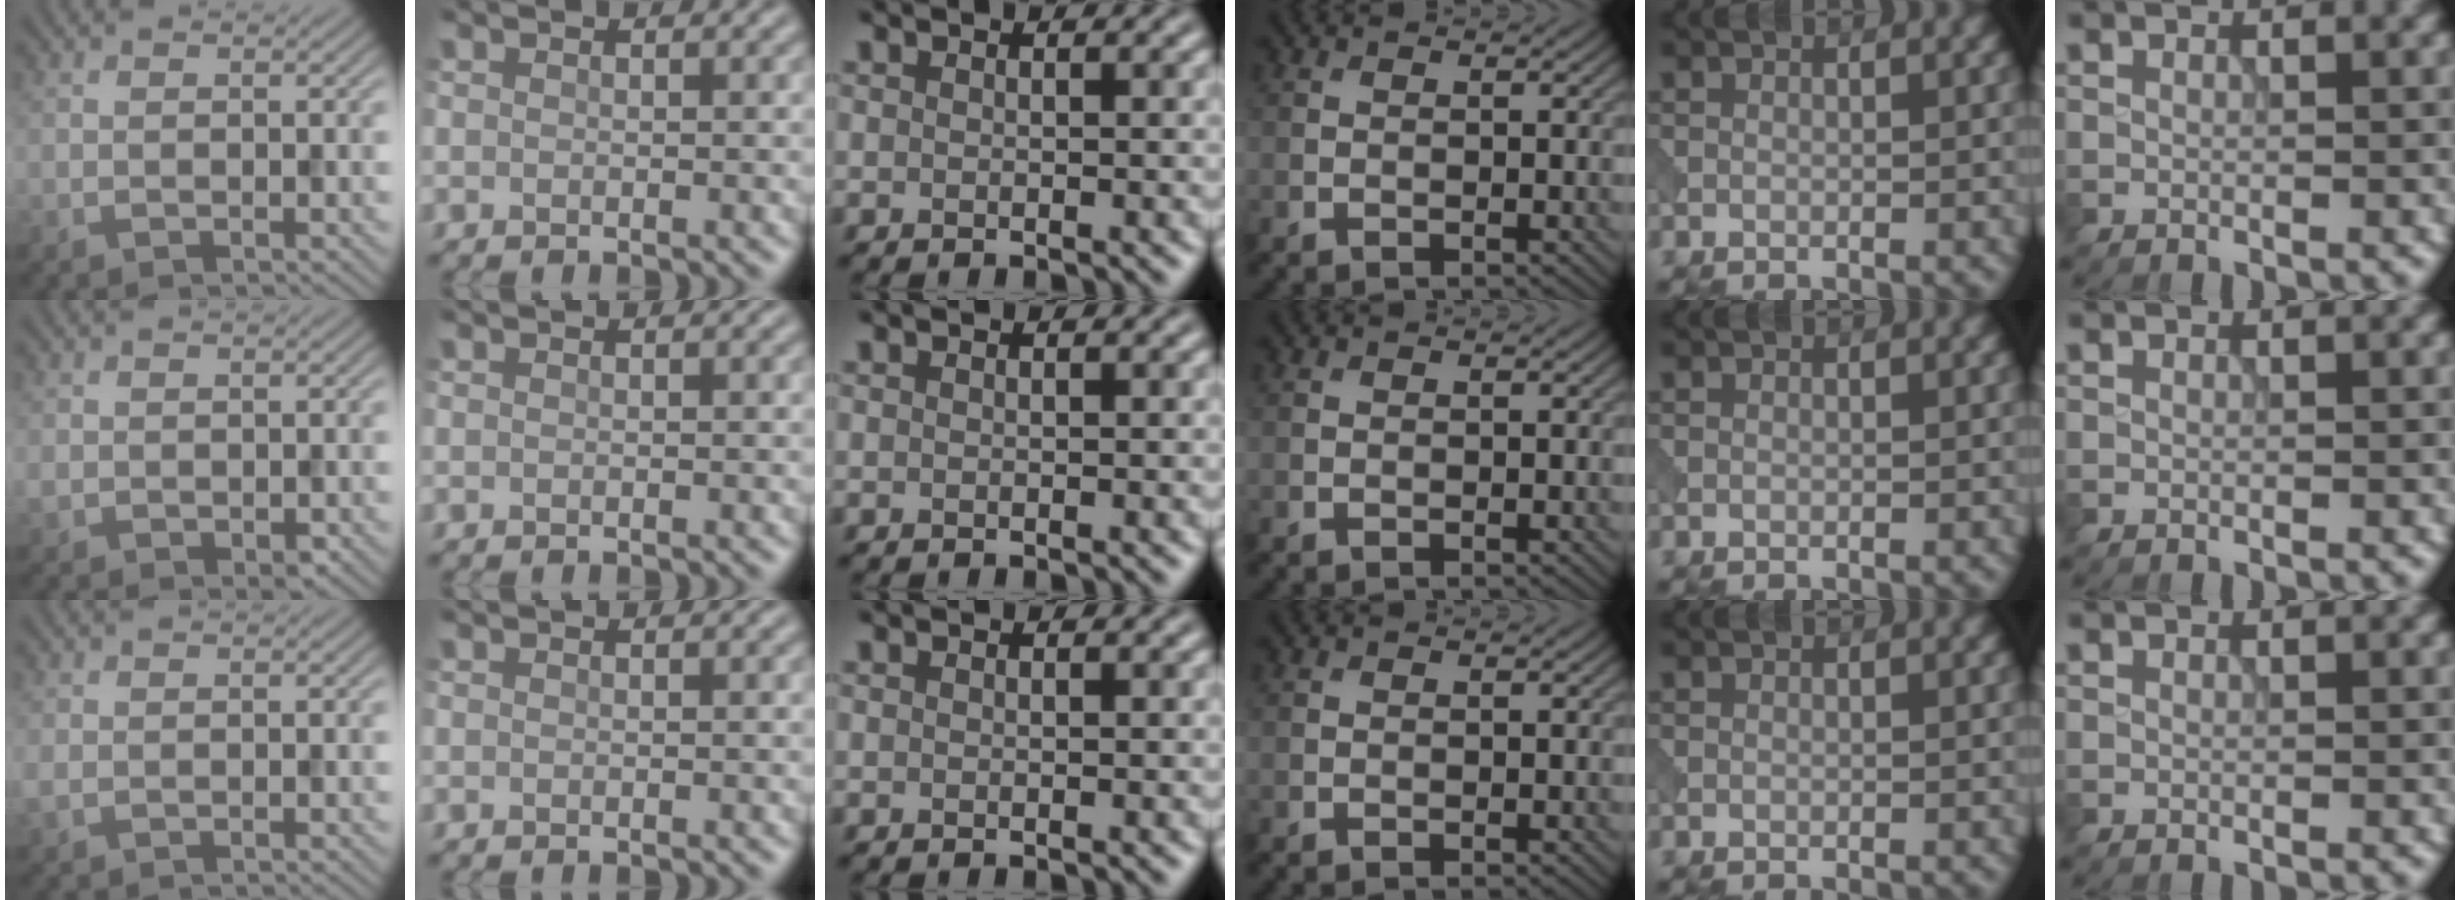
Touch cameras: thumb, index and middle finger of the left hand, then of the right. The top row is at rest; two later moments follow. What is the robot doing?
{"motion": "open", "object": "sandwich press"}